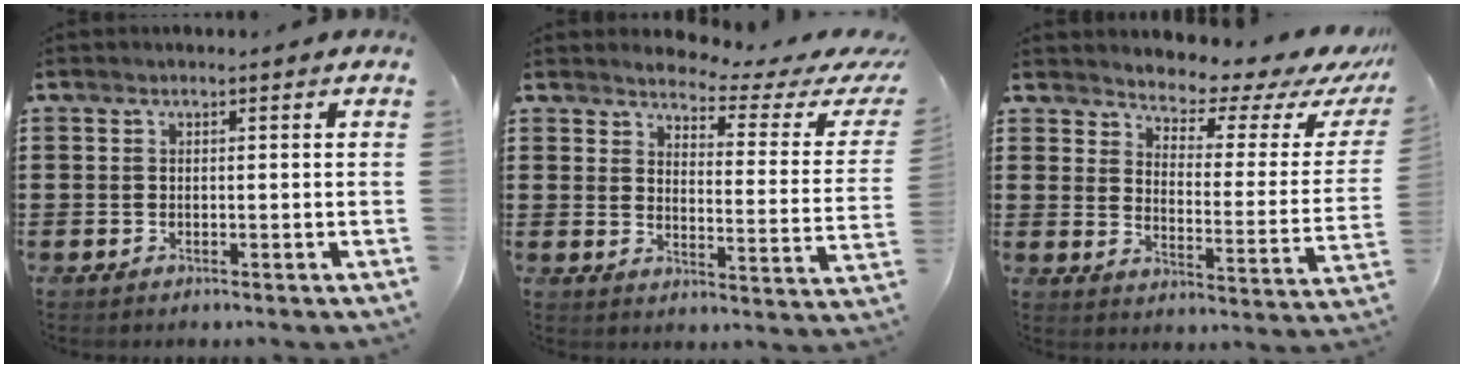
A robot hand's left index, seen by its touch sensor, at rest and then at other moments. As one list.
[{"total": 3.4, "force": [3.1, 0.3, 1.6], "torque": [-0.035, -0.031, 0.041]}, {"total": 4.0, "force": [3.8, 0.8, 0.9], "torque": [-0.027, -0.036, 0.056]}]